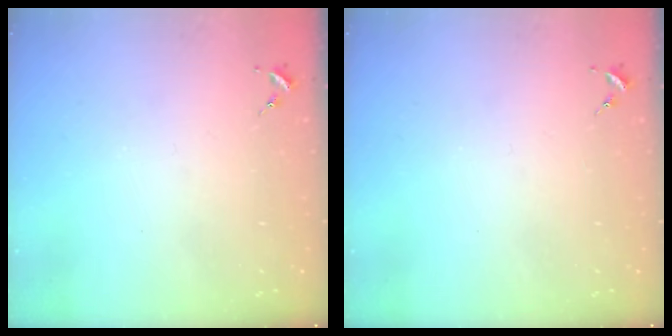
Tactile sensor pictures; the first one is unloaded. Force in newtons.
{"total": 0.0}